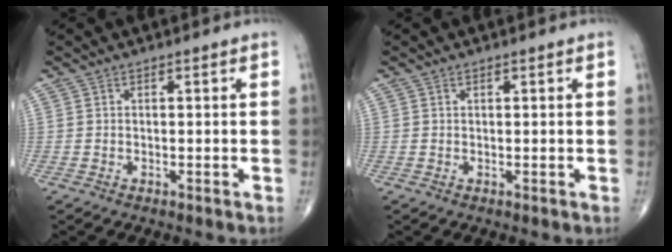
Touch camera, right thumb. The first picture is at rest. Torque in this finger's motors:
{"motor_torque": [-0.12, 0.17, 0.11, 0.22, 0.02]}